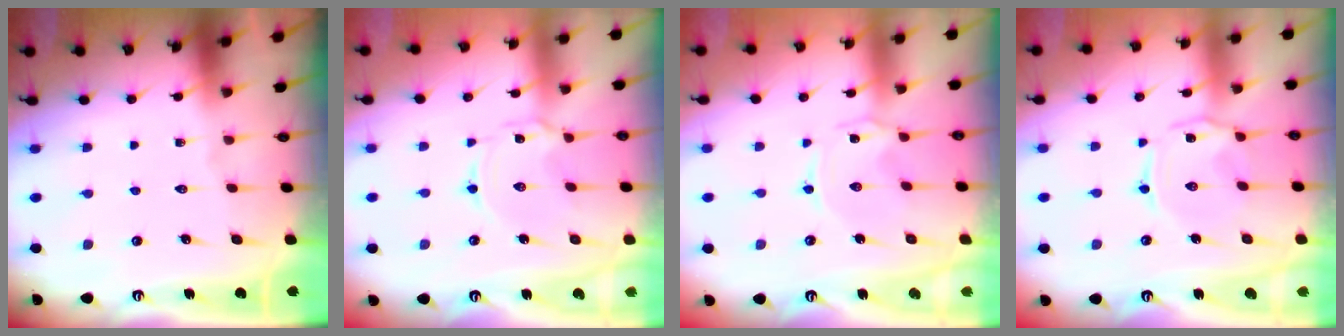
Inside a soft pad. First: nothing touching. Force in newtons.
{"total": 1.8, "press": 1.7, "slide": 0.4}
{"total": 1.4, "press": 1.4, "slide": 0.2}
{"total": 2.2, "press": 2.1, "slide": 0.6}